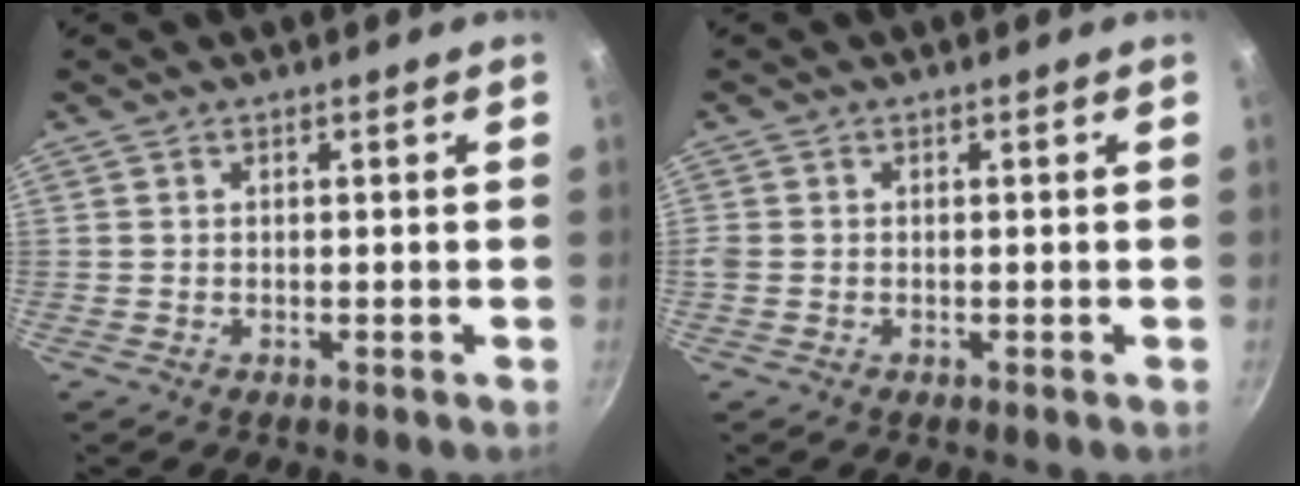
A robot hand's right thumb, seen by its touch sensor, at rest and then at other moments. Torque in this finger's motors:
{"motor_torque": [0.27, 0.20, 0.50, -0.02, 0.12]}